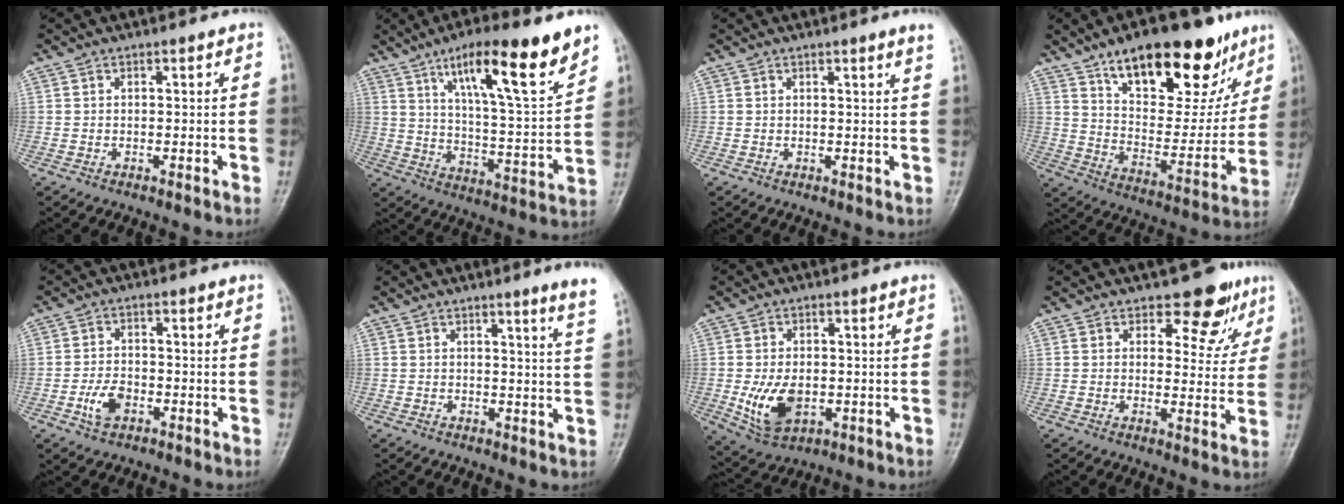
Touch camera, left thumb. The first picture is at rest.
{"total": 18.6, "force": [11.5, 3.5, 14.2], "torque": [-0.205, -0.053, 0.191]}
{"total": 2.1, "force": [1.5, -0.5, 1.4], "torque": [-0.019, -0.008, 0.019]}
{"total": 24.8, "force": [15.4, 10.9, 16.2], "torque": [-0.185, -0.050, 0.240]}
{"total": 4.9, "force": [-2.0, 3.1, 3.2], "torque": [-0.058, 0.010, -0.039]}
{"total": 5.5, "force": [4.0, -0.7, 3.7], "torque": [-0.048, -0.027, 0.040]}
{"total": 9.0, "force": [-1.5, 5.9, 6.7], "torque": [-0.112, -0.009, -0.014]}
{"total": 7.8, "force": [5.5, 4.4, 3.3], "torque": [-0.004, -0.034, 0.064]}